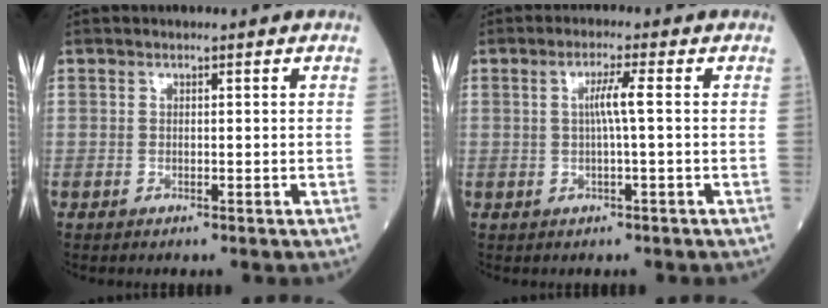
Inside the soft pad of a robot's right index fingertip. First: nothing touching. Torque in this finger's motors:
{"motor_torque": [0.56, -0.07, 0.34, 0.10]}